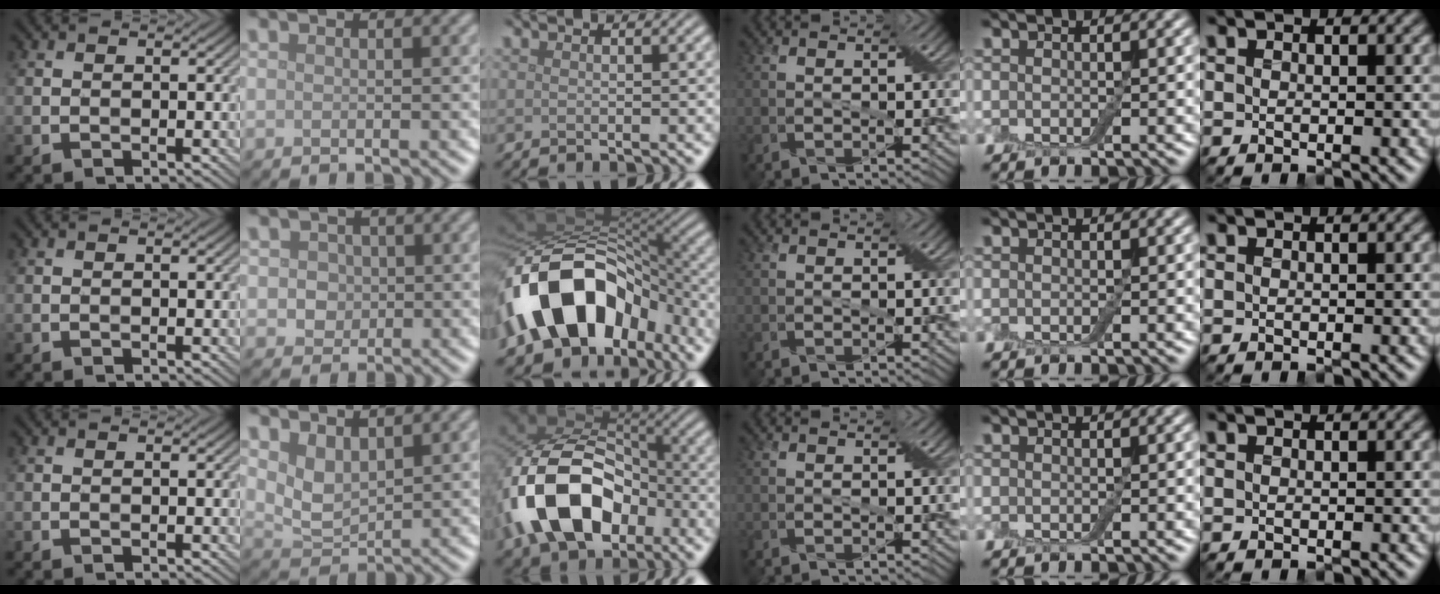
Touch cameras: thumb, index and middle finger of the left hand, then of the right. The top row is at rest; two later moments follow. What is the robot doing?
{"motion": "extract", "object": "drawer"}